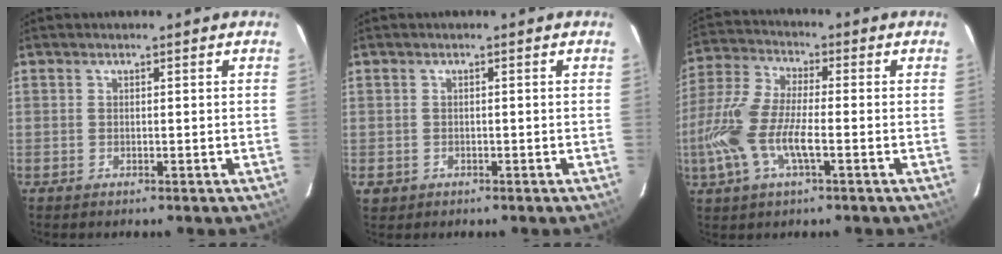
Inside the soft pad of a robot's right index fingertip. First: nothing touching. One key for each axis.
{"total": 2.1, "fx": -0.4, "fy": 2.0, "fz": 0.5, "tx": -0.008, "ty": 0.000, "tz": -0.004}
{"total": 13.3, "fx": -3.5, "fy": 4.5, "fz": 12.0, "tx": -0.270, "ty": -0.002, "tz": -0.075}